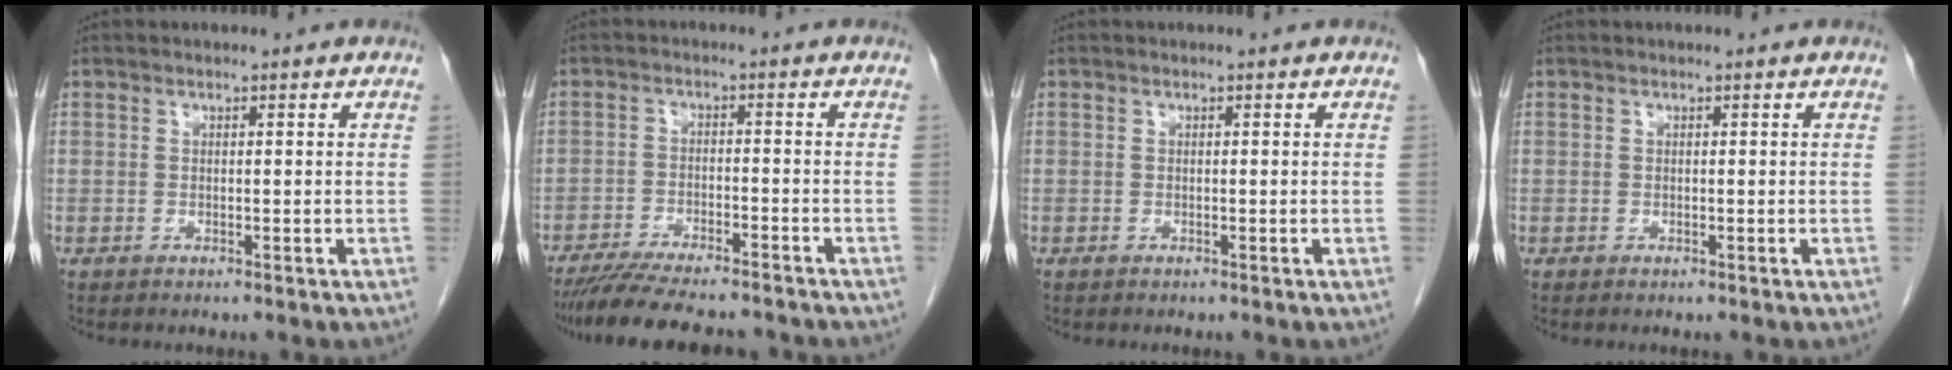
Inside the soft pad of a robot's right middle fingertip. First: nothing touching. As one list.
[{"total": 12.9, "force": [-11.5, 1.5, 5.6], "torque": [-0.090, -0.012, -0.171]}, {"total": 0.0}, {"total": 0.0}]